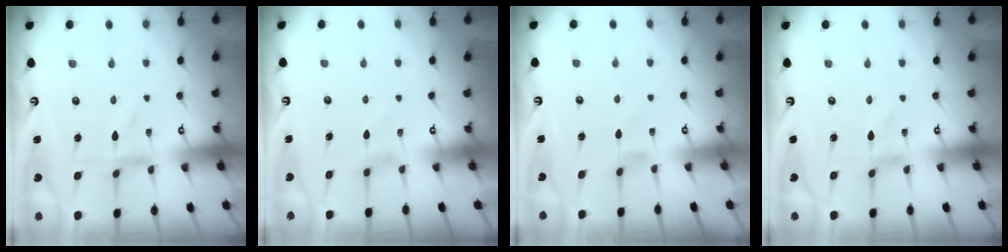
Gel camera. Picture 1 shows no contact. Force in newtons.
{"total": 2.1, "press": 2.1, "slide": 0.4}
{"total": 1.9, "press": 1.9, "slide": 0.4}
{"total": 1.2, "press": 1.2, "slide": 0.2}